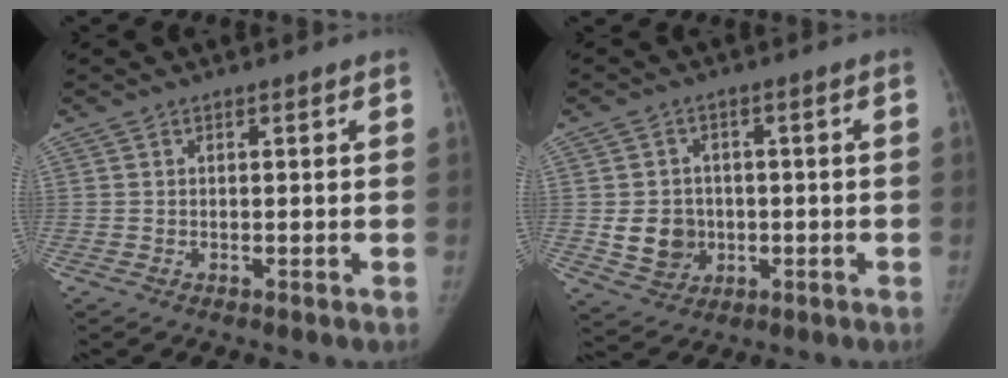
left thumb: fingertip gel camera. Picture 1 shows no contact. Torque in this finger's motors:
{"motor_torque": [0.06, 1.22, 0.77, -0.22, 0.18]}